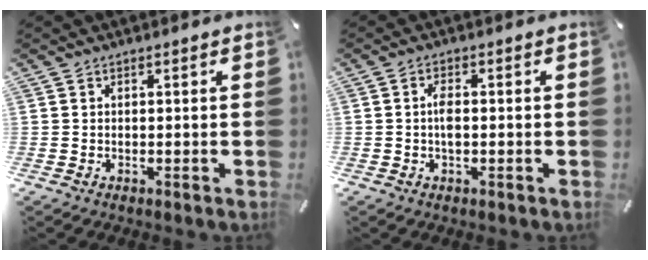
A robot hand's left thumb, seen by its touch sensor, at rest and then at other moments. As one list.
[{"total": 3.0, "force": [-0.2, 1.2, 2.7], "torque": [-0.050, 0.003, -0.005]}]